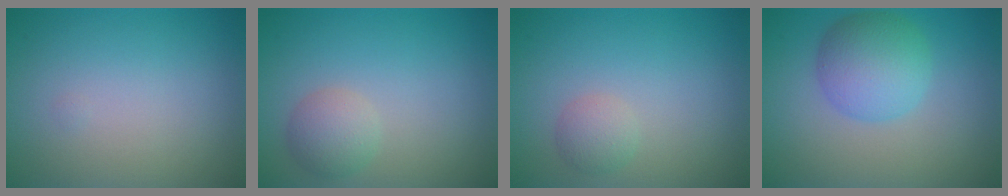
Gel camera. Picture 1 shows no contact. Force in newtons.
{"total": 2.3, "press": 2.3, "slide": 0.2}
{"total": 1.6, "press": 1.6, "slide": 0.0}
{"total": 5.1, "press": 5.1, "slide": 0.1}